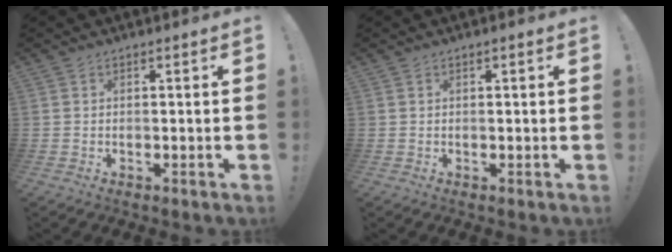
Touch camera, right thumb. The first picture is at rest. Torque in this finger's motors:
{"motor_torque": [0.25, 0.21, 0.11, 0.05, -0.04]}